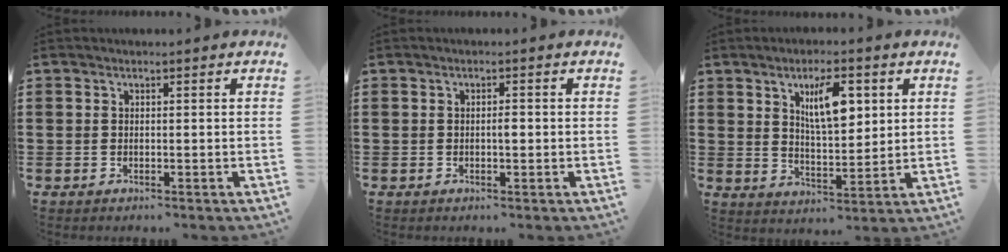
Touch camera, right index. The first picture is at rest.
{"total": 1.2, "force": [-0.1, 0.4, 1.1], "torque": [-0.022, -0.001, -0.002]}
{"total": 7.9, "force": [3.1, 3.0, 6.7], "torque": [-0.113, 0.001, 0.047]}